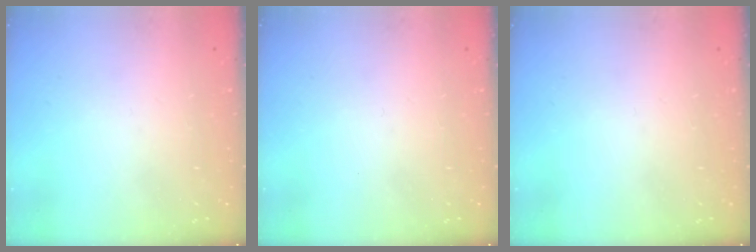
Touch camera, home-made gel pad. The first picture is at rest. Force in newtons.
{"total": 0.0}
{"total": 0.0}